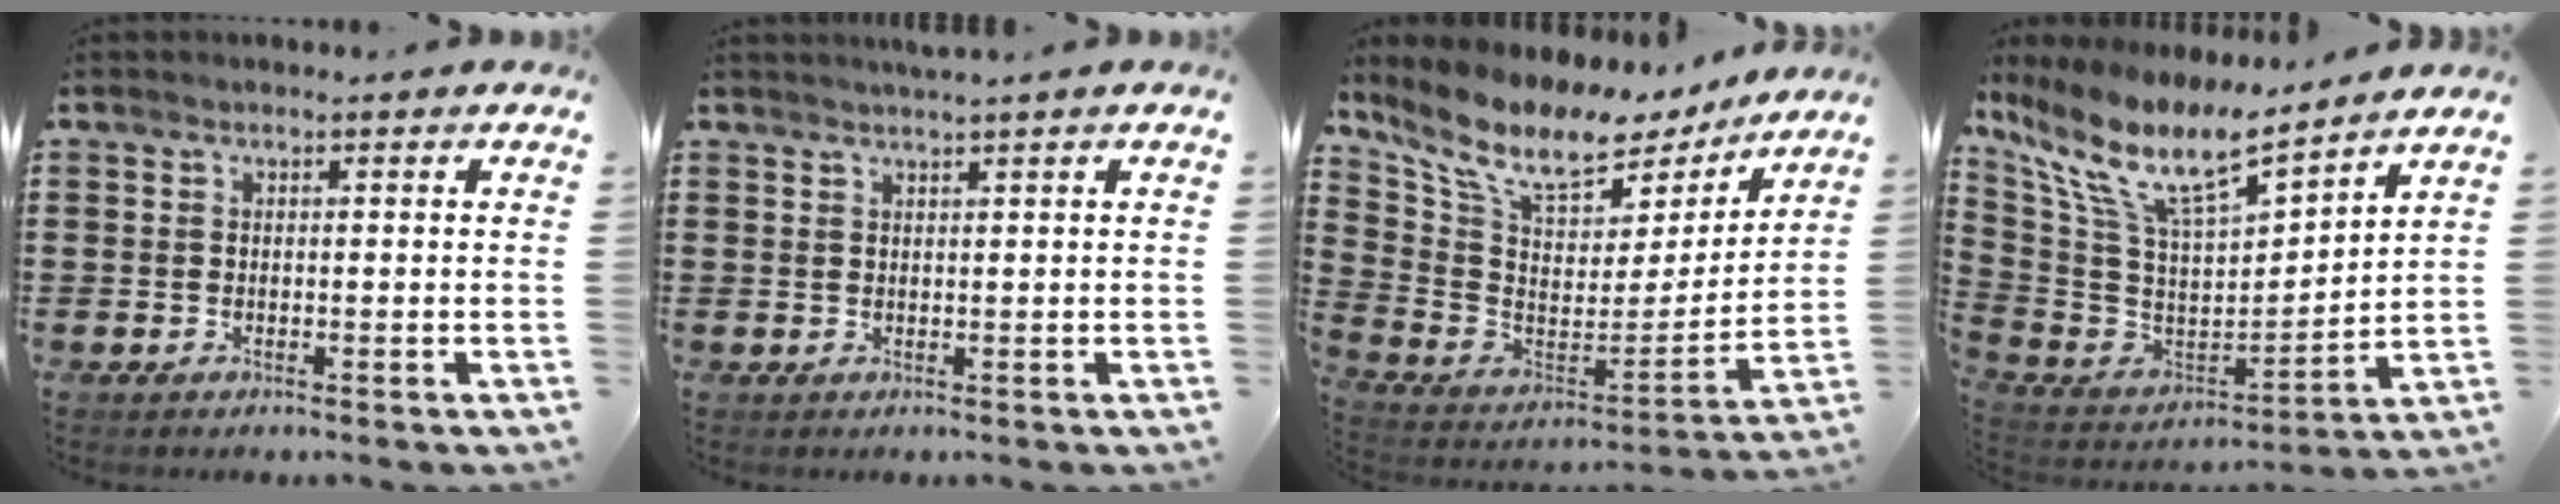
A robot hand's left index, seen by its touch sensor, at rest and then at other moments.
{"total": 1.3, "force": [1.1, -0.4, 0.5], "torque": [-0.009, -0.002, 0.022]}
{"total": 10.7, "force": [8.1, 4.1, 5.7], "torque": [-0.137, -0.058, 0.139]}
{"total": 12.1, "force": [8.6, 2.9, 8.0], "torque": [-0.186, -0.055, 0.150]}